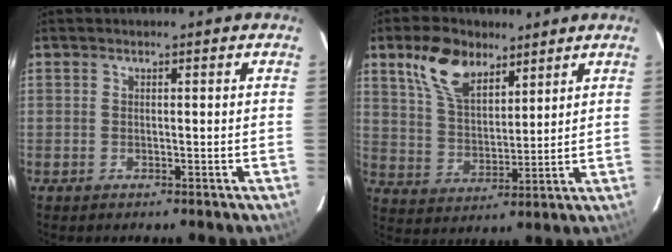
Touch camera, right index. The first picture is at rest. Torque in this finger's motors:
{"motor_torque": [1.03, 0.98, 0.20, 0.12]}